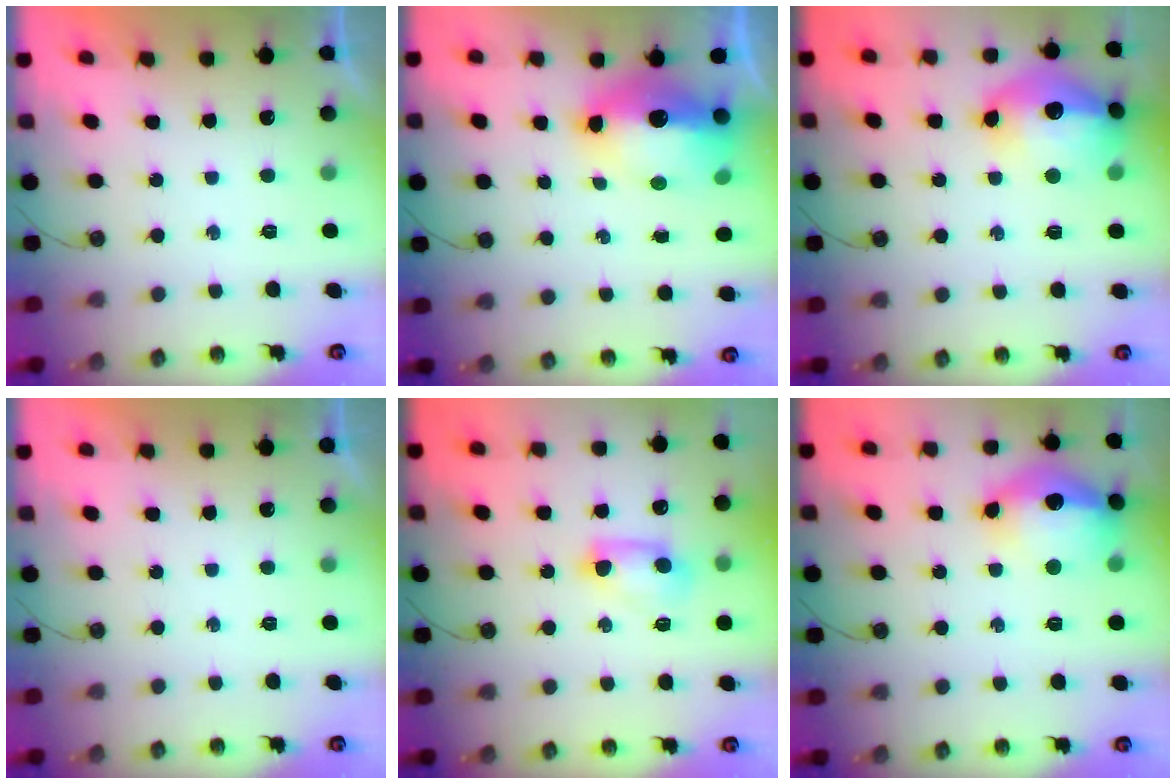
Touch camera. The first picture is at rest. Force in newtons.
{"total": 16.2, "press": 15.9, "slide": 3.2}
{"total": 18.2, "press": 18.2, "slide": 1.4}
{"total": 0.0}
{"total": 7.4, "press": 7.3, "slide": 1.0}
{"total": 16.2, "press": 16.1, "slide": 1.5}